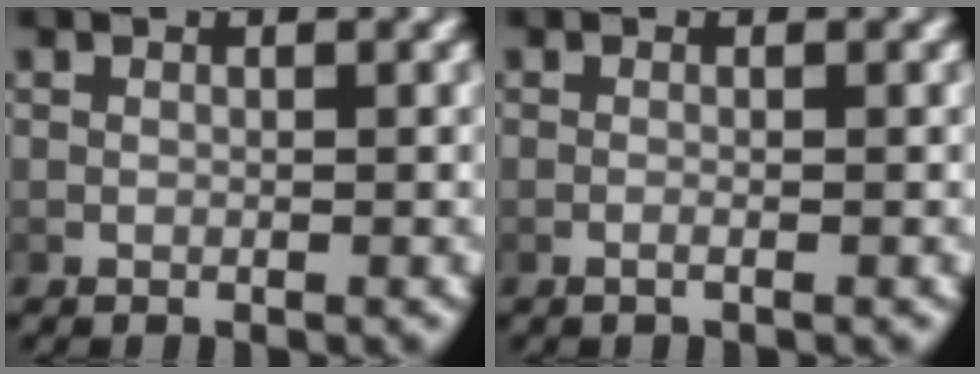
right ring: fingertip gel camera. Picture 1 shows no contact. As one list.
[{"total": 0.7, "force": [-0.5, 0.0, 0.5], "torque": [-0.014, -0.003, -0.008]}]